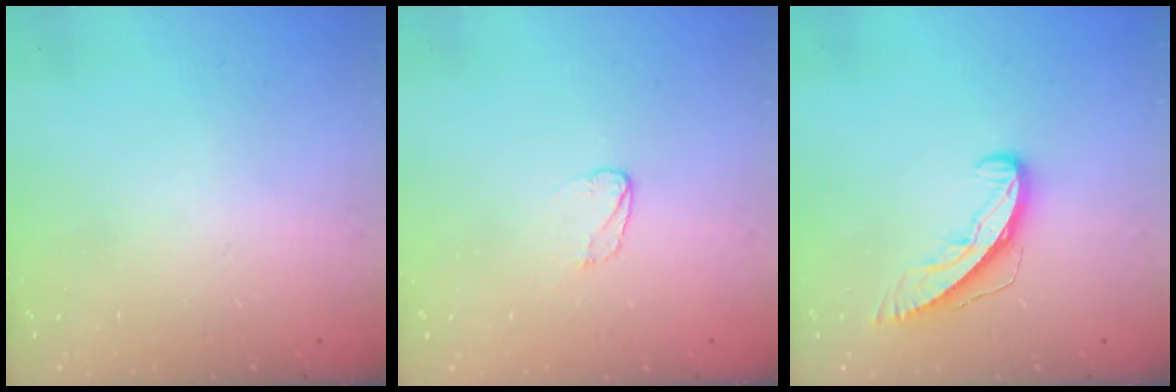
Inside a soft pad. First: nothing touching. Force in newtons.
{"total": 4.0, "press": 4.0, "slide": 0.4}
{"total": 8.7, "press": 8.6, "slide": 0.4}